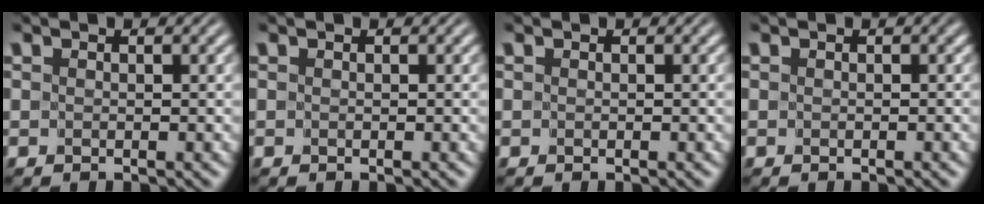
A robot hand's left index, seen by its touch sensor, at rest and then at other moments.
{"total": 0.0}
{"total": 0.0}
{"total": 0.0}